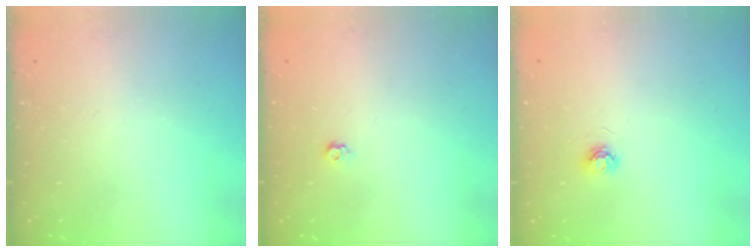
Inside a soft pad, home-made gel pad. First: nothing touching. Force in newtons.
{"total": 3.9, "press": 3.8, "slide": 0.8}
{"total": 4.5, "press": 4.5, "slide": 0.5}